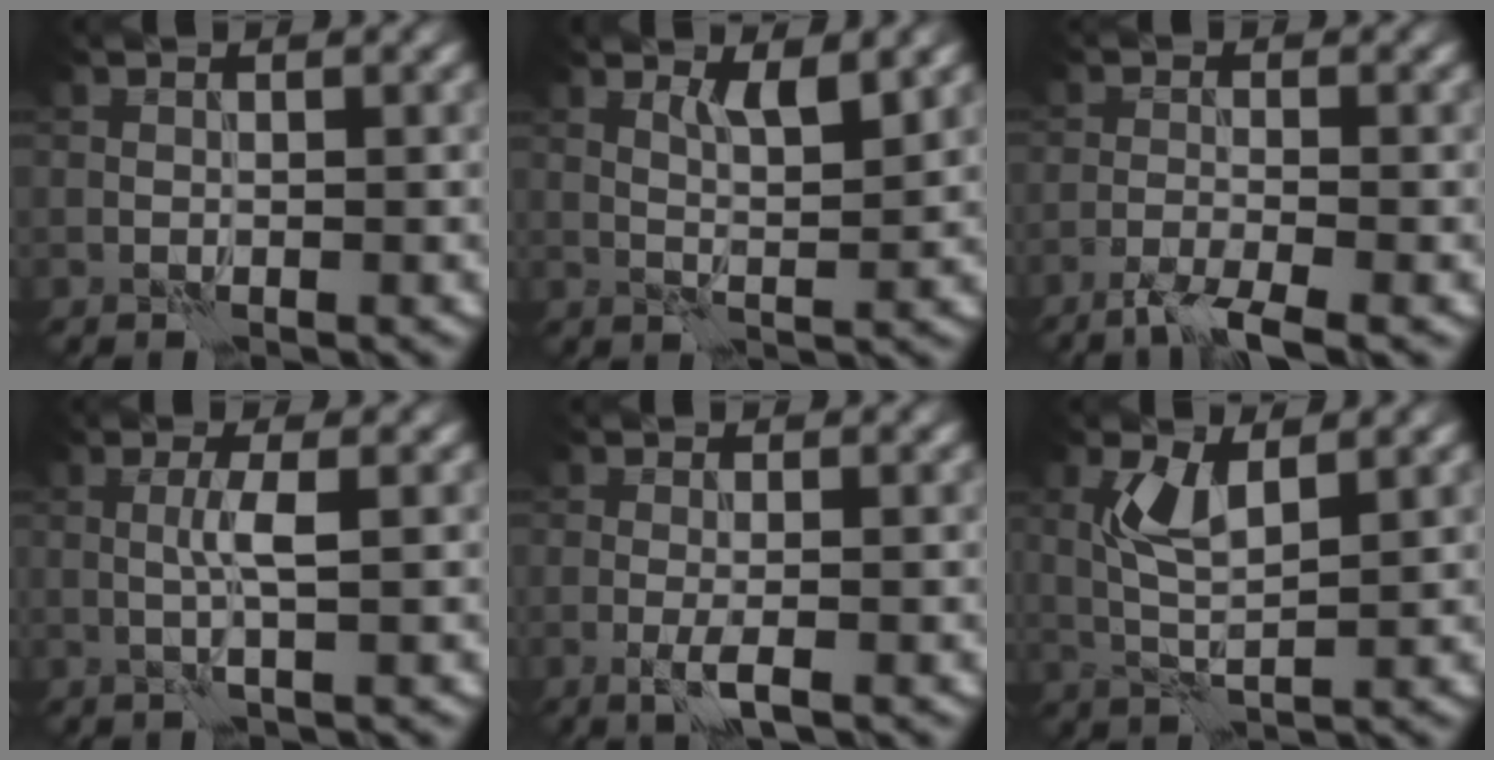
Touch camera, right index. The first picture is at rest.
{"total": 2.7, "force": [1.6, 0.4, 2.1], "torque": [-0.036, -0.003, 0.029]}
{"total": 3.9, "force": [-2.9, 0.5, 2.6], "torque": [-0.047, 0.001, -0.064]}
{"total": 2.1, "force": [0.2, 0.2, 2.1], "torque": [-0.043, 0.004, 0.003]}
{"total": 2.1, "force": [-0.7, 0.3, 1.9], "torque": [-0.035, 0.001, -0.020]}
{"total": 3.9, "force": [1.4, 1.4, 3.4], "torque": [-0.076, 0.003, 0.028]}